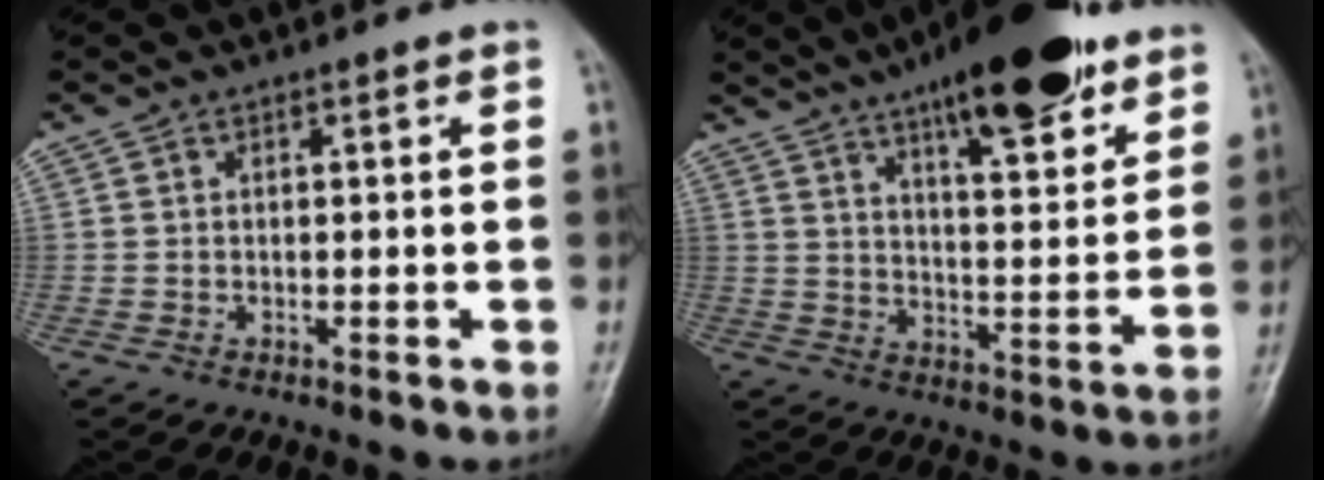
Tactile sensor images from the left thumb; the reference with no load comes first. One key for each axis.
{"total": 19.6, "fx": 13.0, "fy": 5.8, "fz": 13.5, "tx": -0.172, "ty": -0.057, "tz": 0.201}